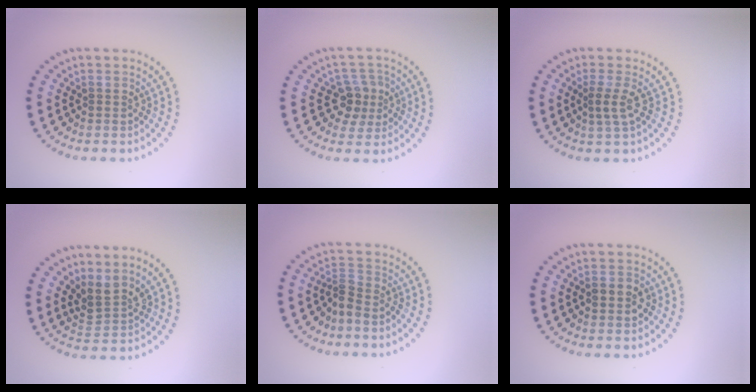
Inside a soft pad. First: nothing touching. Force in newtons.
{"total": 2.8, "press": 2.5, "slide": 1.3}
{"total": 1.9, "press": 1.5, "slide": 1.1}
{"total": 2.7, "press": 2.0, "slide": 1.8}
{"total": 1.9, "press": 1.4, "slide": 1.2}
{"total": 2.4, "press": 2.4, "slide": 0.1}